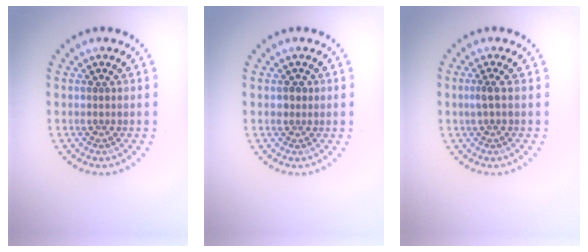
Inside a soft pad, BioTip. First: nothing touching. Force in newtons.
{"total": 0.8, "press": 0.7, "slide": 0.4}
{"total": 1.0, "press": 0.8, "slide": 0.6}